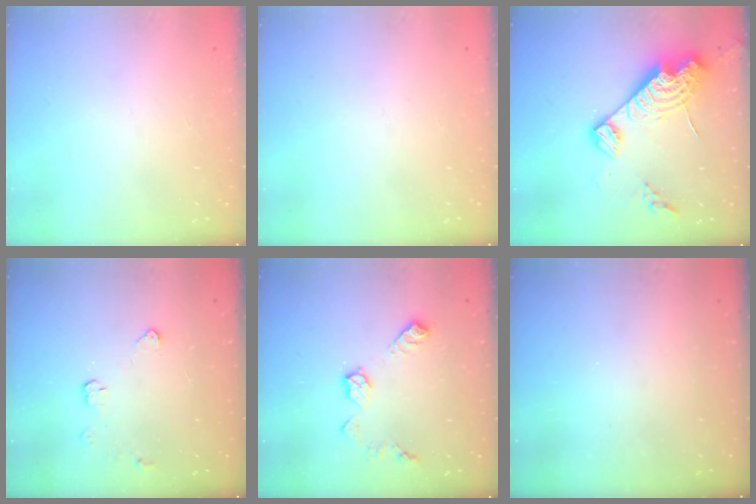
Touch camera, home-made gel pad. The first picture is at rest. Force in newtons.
{"total": 0.0}
{"total": 17.4, "press": 17.3, "slide": 1.7}
{"total": 3.6, "press": 3.6, "slide": 0.4}
{"total": 9.9, "press": 9.9, "slide": 0.4}
{"total": 0.0}